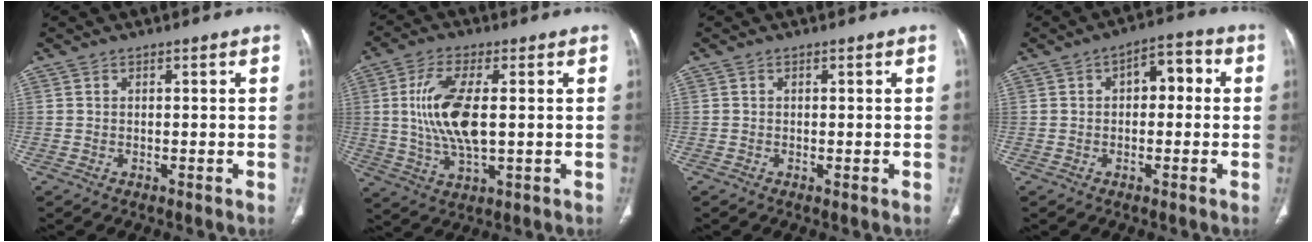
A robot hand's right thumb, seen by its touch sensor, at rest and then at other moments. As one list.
[{"total": 12.1, "force": [1.2, 4.7, 11.1], "torque": [-0.237, -0.007, 0.026]}, {"total": 0.0}, {"total": 6.2, "force": [0.8, 3.6, 5.0], "torque": [-0.041, 0.023, 0.001]}]